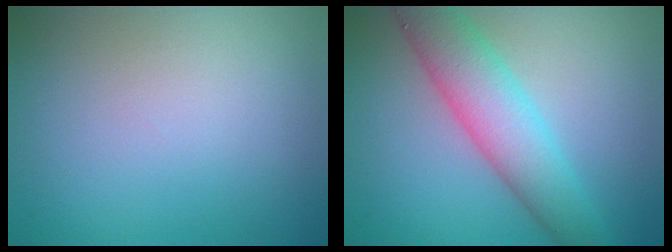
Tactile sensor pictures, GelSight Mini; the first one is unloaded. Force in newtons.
{"total": 5.9, "press": 5.9, "slide": 0.0}